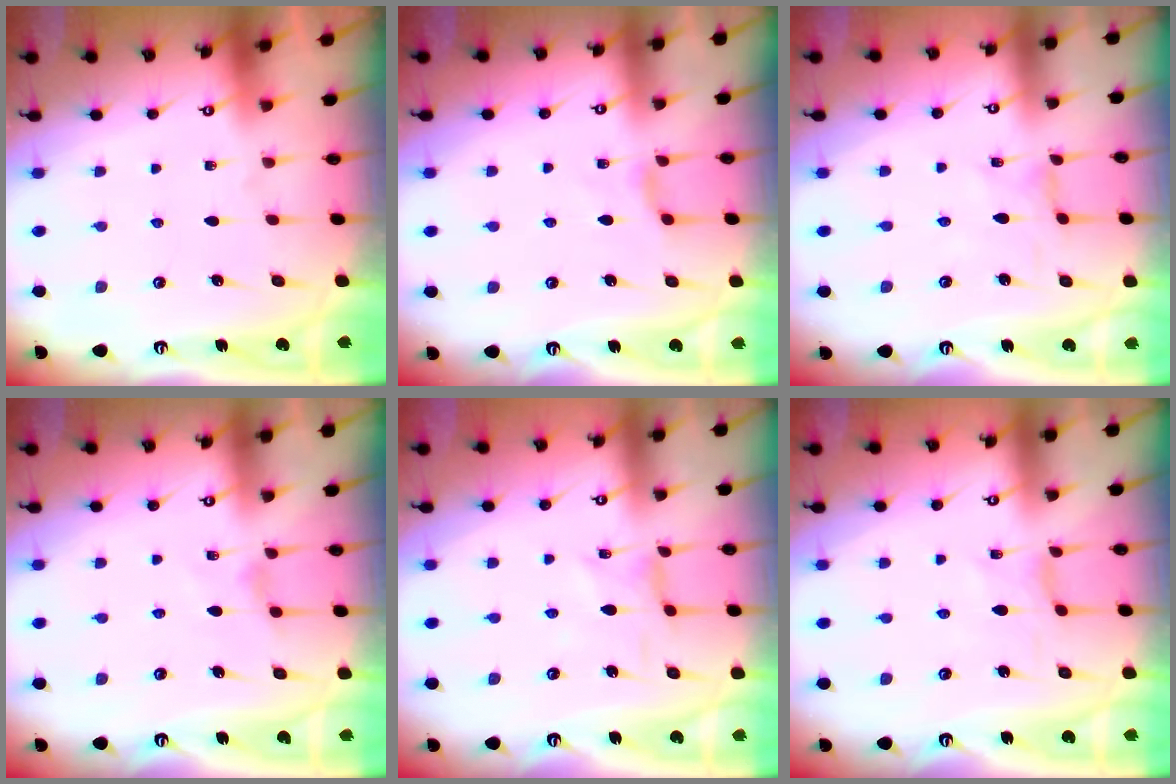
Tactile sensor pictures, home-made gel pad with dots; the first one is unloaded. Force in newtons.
{"total": 2.9, "press": 2.9, "slide": 0.5}
{"total": 0.0}
{"total": 2.4, "press": 2.3, "slide": 0.4}
{"total": 1.6, "press": 1.5, "slide": 0.3}
{"total": 1.2, "press": 1.2, "slide": 0.0}